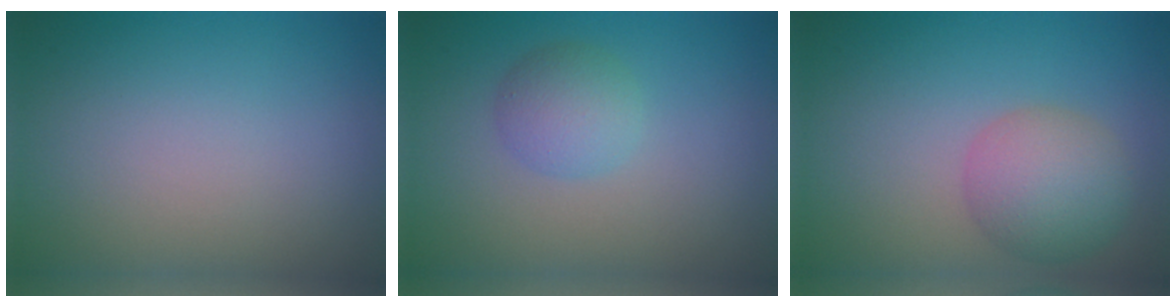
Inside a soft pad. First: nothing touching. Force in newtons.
{"total": 2.6, "press": 2.6, "slide": 0.1}
{"total": 4.8, "press": 4.8, "slide": 0.2}